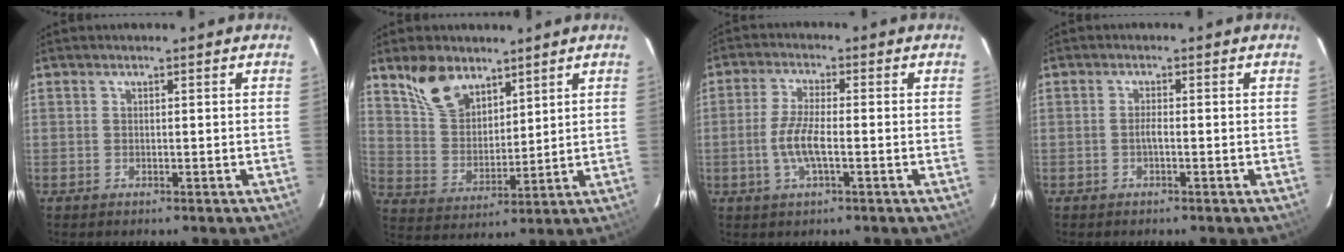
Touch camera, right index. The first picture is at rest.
{"total": 10.3, "force": [7.3, 5.6, 4.6], "torque": [-0.090, 0.019, 0.151]}
{"total": 6.3, "force": [-1.7, 1.4, 6.0], "torque": [-0.125, -0.002, -0.034]}
{"total": 1.2, "force": [-0.5, 0.1, 1.1], "torque": [-0.023, 0.002, -0.012]}